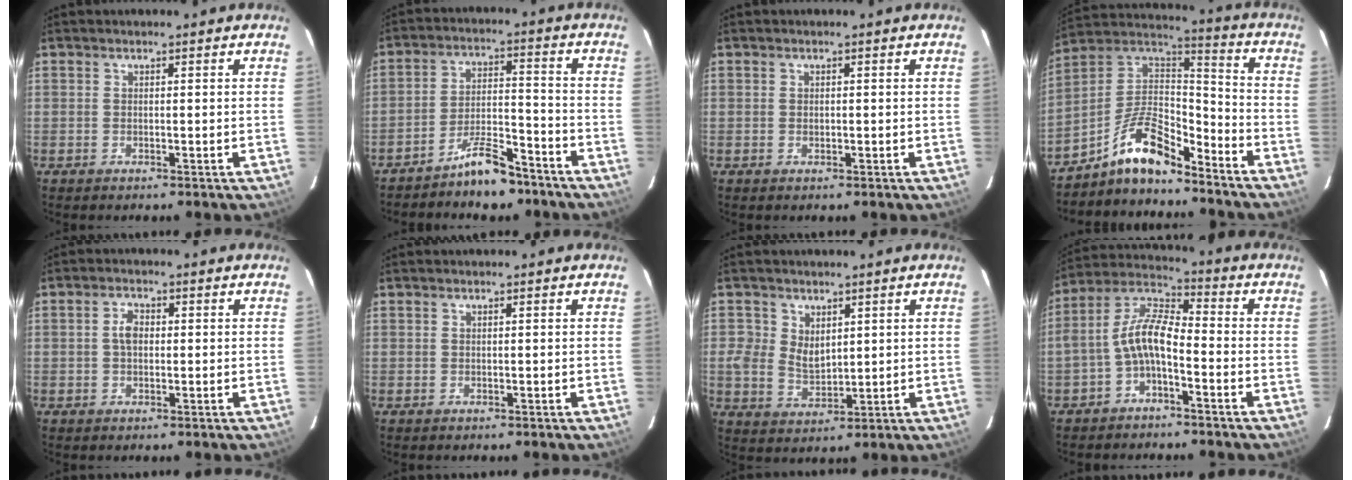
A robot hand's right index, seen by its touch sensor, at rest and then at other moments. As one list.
[{"total": 8.1, "force": [-6.8, 2.0, 3.9], "torque": [-0.077, 0.019, -0.113]}, {"total": 0.5, "force": [-0.1, 0.4, 0.3], "torque": [-0.004, 0.000, 0.000]}, {"total": 12.9, "force": [-9.5, 4.3, 7.6], "torque": [-0.165, 0.026, -0.183]}, {"total": 2.9, "force": [0.2, 1.9, 2.1], "torque": [-0.042, 0.008, 0.004]}, {"total": 0.0}, {"total": 6.3, "force": [2.0, 5.0, 3.3], "torque": [-0.065, 0.001, 0.043]}, {"total": 8.3, "force": [-3.2, 3.3, 6.9], "torque": [-0.153, 0.020, -0.063]}]